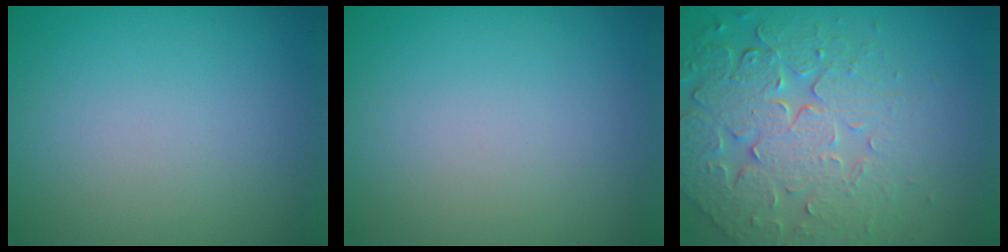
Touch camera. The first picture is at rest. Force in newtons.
{"total": 0.0}
{"total": 7.9, "press": 5.7, "slide": 5.6}